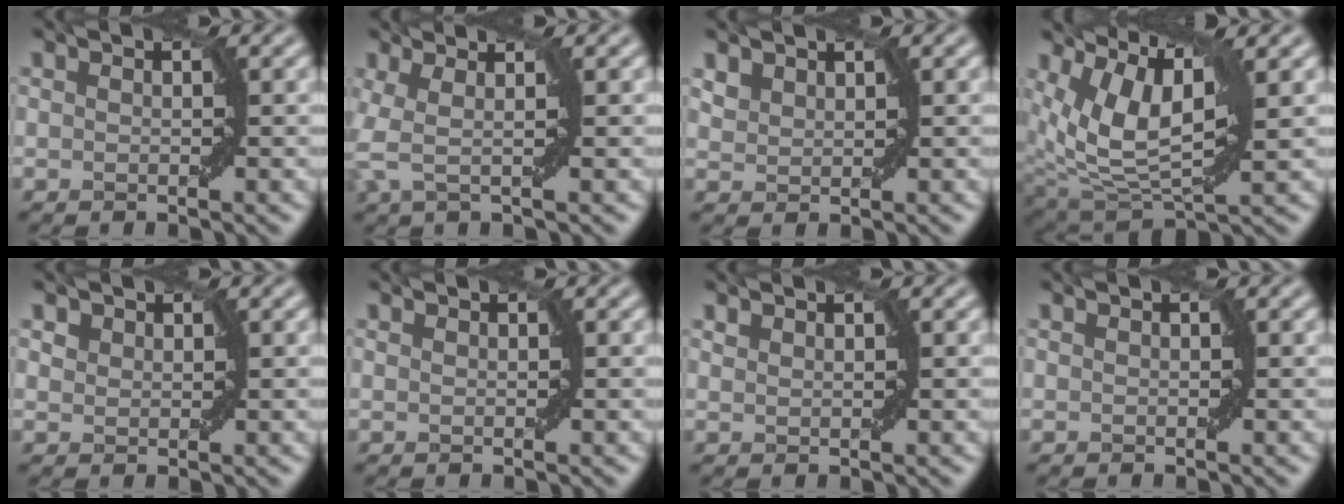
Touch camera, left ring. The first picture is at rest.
{"total": 2.4, "force": [0.3, 0.3, 2.3], "torque": [-0.051, 0.003, 0.004]}
{"total": 1.4, "force": [1.2, 0.7, 0.2], "torque": [-0.008, 0.002, 0.028]}
{"total": 8.4, "force": [3.0, 3.9, 6.7], "torque": [-0.138, 0.000, 0.060]}
{"total": 1.1, "force": [0.8, 0.7, 0.1], "torque": [-0.001, 0.002, 0.017]}
{"total": 0.0}
{"total": 0.7, "force": [0.7, 0.2, 0.1], "torque": [-0.004, 0.001, 0.015]}
{"total": 0.0}